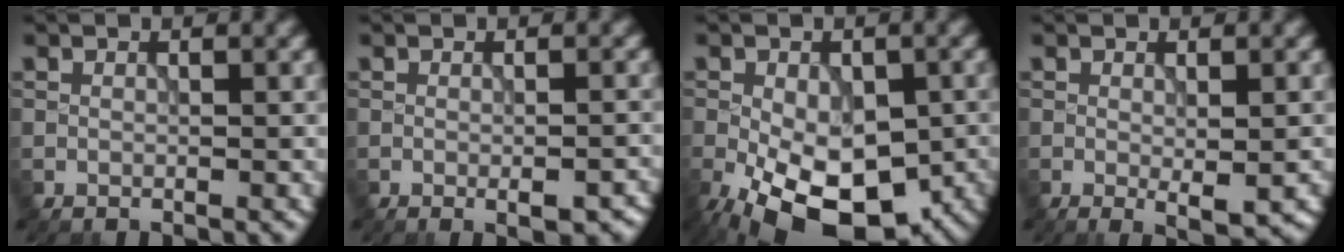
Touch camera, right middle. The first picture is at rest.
{"total": 2.9, "force": [-1.3, 0.9, 2.4], "torque": [-0.034, -0.007, -0.013]}
{"total": 13.8, "force": [-5.6, 7.4, 10.2], "torque": [-0.172, -0.039, -0.081]}
{"total": 2.0, "force": [-0.3, 0.3, 2.0], "torque": [-0.029, -0.010, -0.002]}